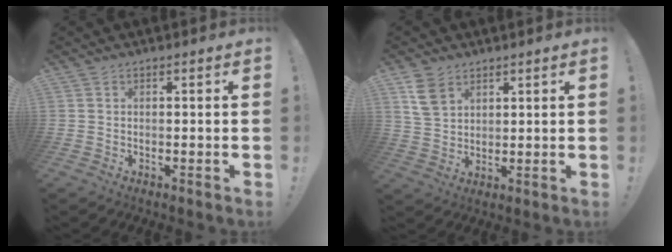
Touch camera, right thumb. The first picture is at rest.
{"total": 7.4, "force": [4.1, 5.1, 3.5], "torque": [-0.056, -0.011, 0.084]}